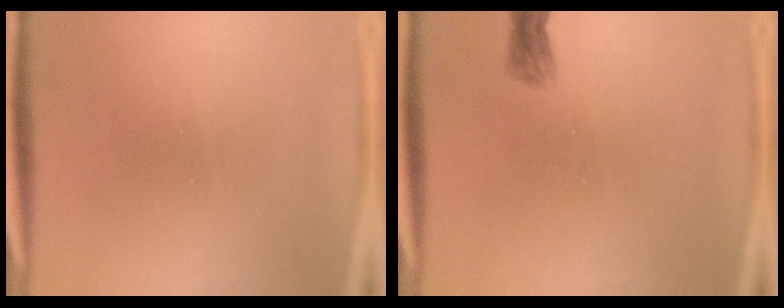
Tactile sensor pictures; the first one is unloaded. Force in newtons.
{"total": 1.7}